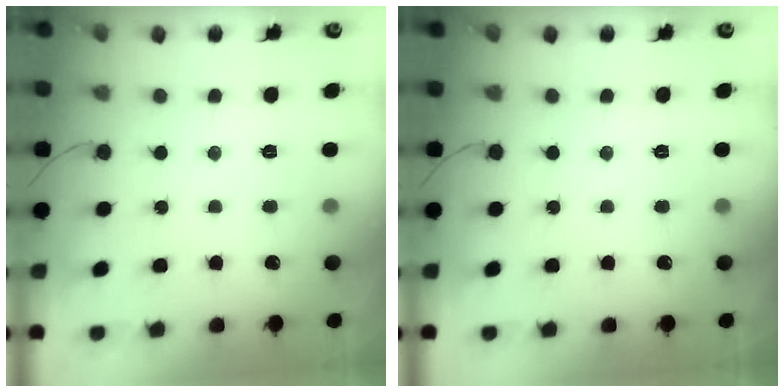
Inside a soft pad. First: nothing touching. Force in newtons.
{"total": 0.0}